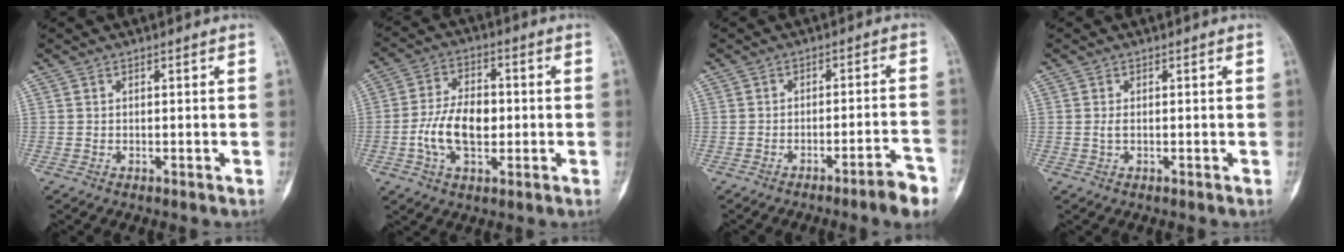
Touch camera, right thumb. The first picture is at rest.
{"total": 10.2, "force": [-1.5, 6.2, 8.0], "torque": [-0.138, 0.016, -0.032]}
{"total": 6.3, "force": [-4.2, 0.5, 4.6], "torque": [-0.065, 0.030, -0.057]}
{"total": 0.9, "force": [-0.1, 0.3, 0.8], "torque": [-0.021, -0.003, -0.001]}